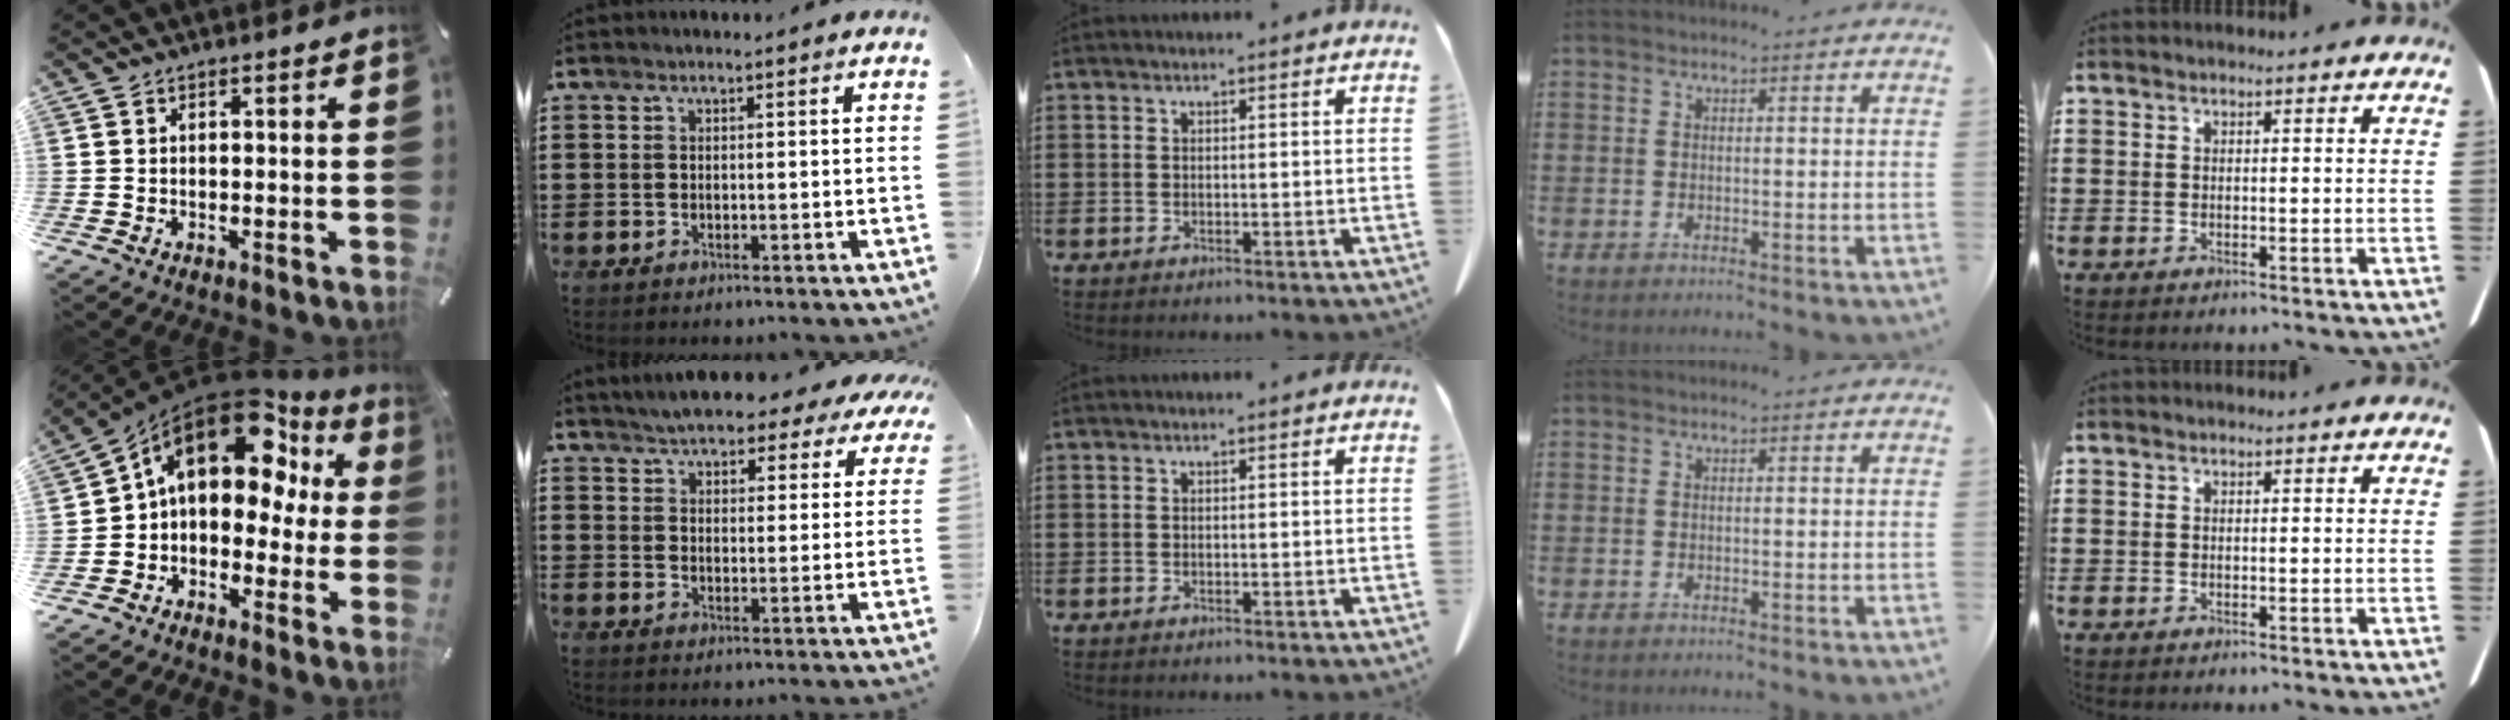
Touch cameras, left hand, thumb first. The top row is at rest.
{"thumb": {"total": 16.3, "force": [6.7, 10.3, 10.8], "torque": [-0.172, -0.037, 0.108]}, "index": {"total": 5.3, "force": [5.1, 0.8, 1.3], "torque": [-0.050, -0.019, 0.089]}}